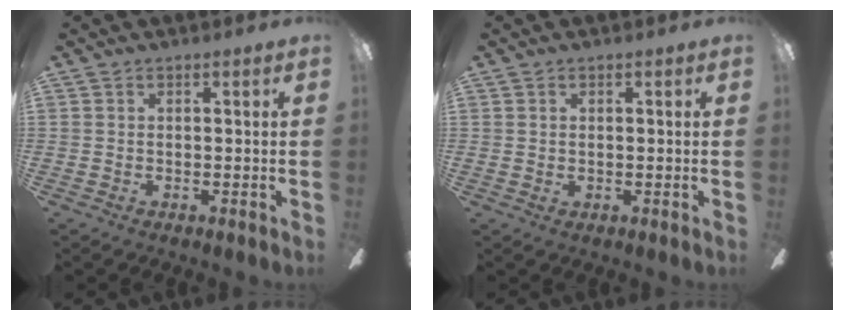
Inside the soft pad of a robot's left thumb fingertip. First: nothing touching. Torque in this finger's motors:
{"motor_torque": [-0.20, -0.20, 0.16, -0.20, 0.04]}